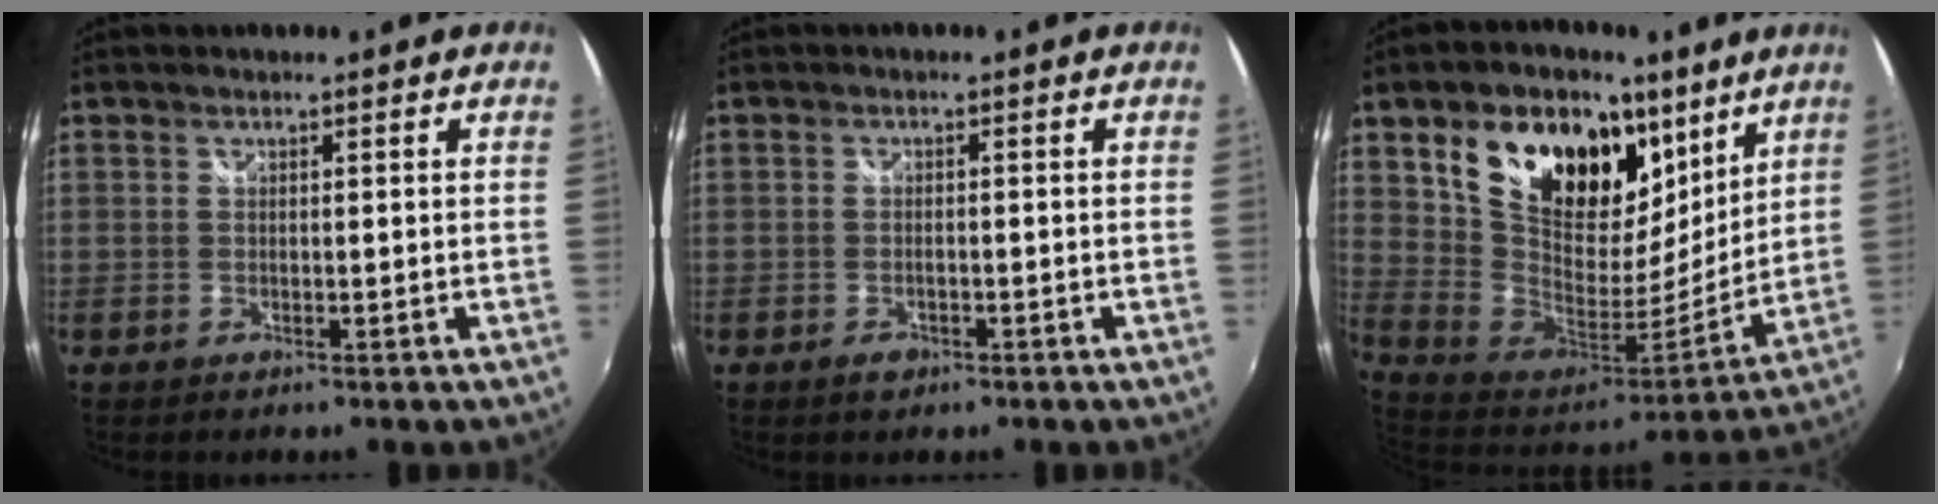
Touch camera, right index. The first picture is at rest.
{"total": 2.1, "force": [-1.3, 1.2, 1.1], "torque": [-0.021, -0.003, -0.020]}
{"total": 27.0, "force": [13.5, 16.5, 16.6], "torque": [-0.335, 0.034, 0.243]}